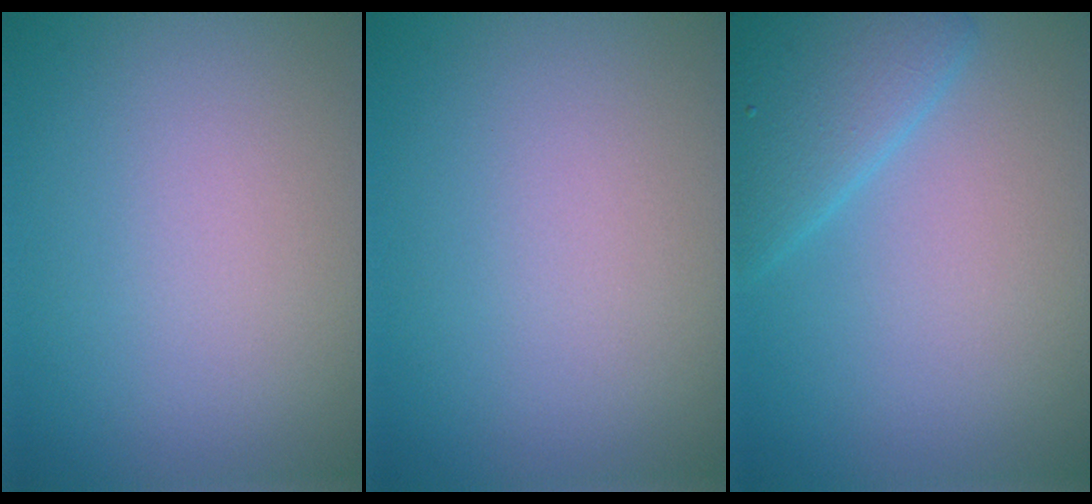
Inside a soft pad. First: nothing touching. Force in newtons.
{"total": 0.0}
{"total": 4.2, "press": 4.2, "slide": 0.2}